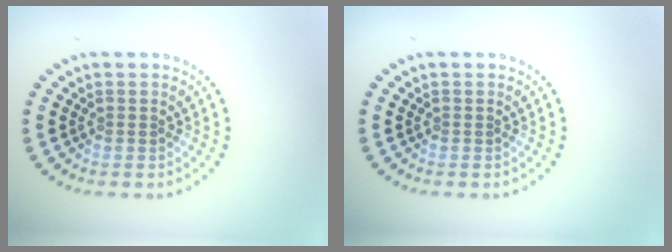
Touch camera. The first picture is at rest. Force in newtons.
{"total": 0.0}